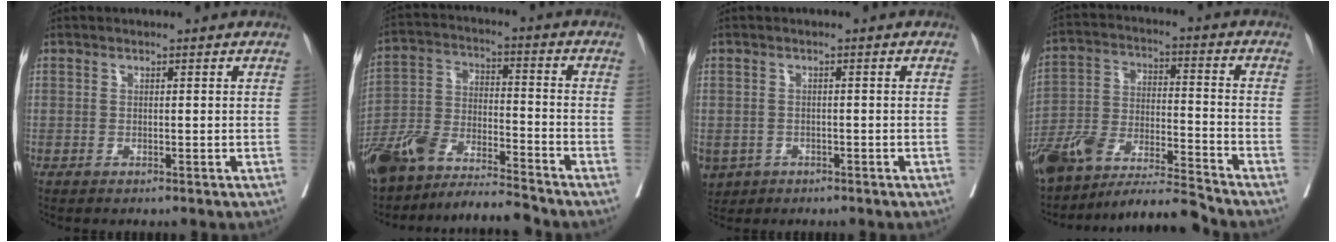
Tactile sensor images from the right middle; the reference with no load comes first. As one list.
[{"total": 12.1, "force": [-11.2, 0.9, 4.4], "torque": [-0.090, 0.012, -0.214]}, {"total": 5.7, "force": [-2.9, 4.5, 1.7], "torque": [-0.040, -0.001, -0.042]}, {"total": 13.8, "force": [-12.6, -0.3, 5.7], "torque": [-0.111, 0.014, -0.231]}]